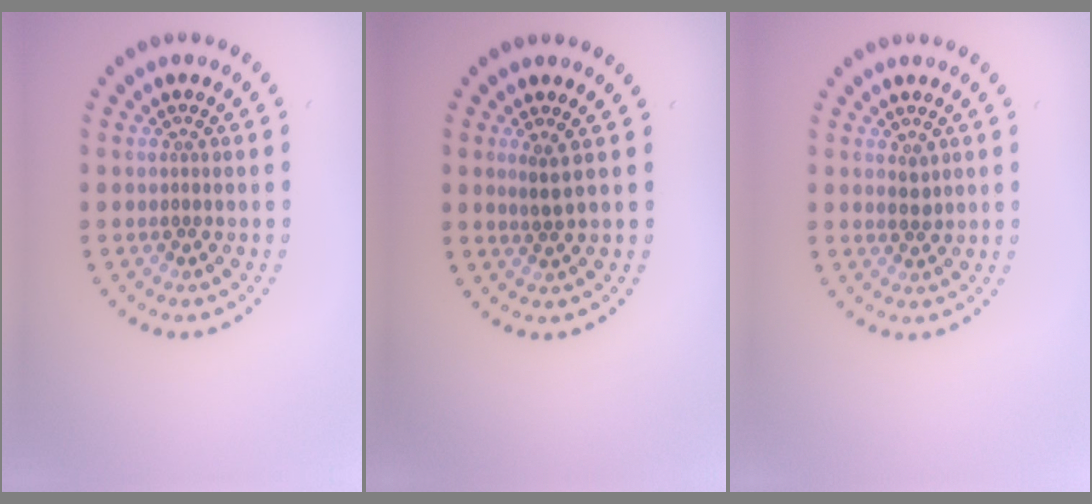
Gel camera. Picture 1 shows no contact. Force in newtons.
{"total": 1.4, "press": 1.1, "slide": 0.9}
{"total": 1.1, "press": 1.0, "slide": 0.3}